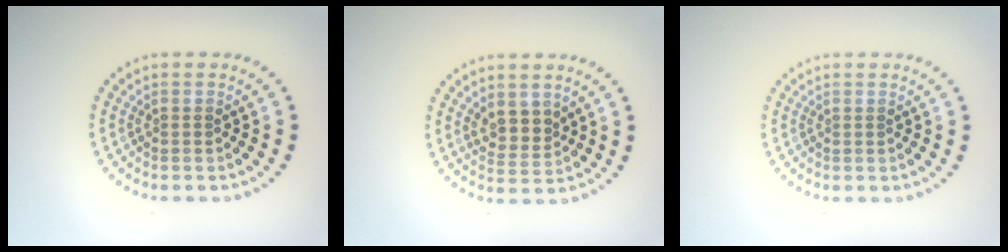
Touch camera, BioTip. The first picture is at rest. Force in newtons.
{"total": 2.4, "press": 2.2, "slide": 1.0}
{"total": 0.0}